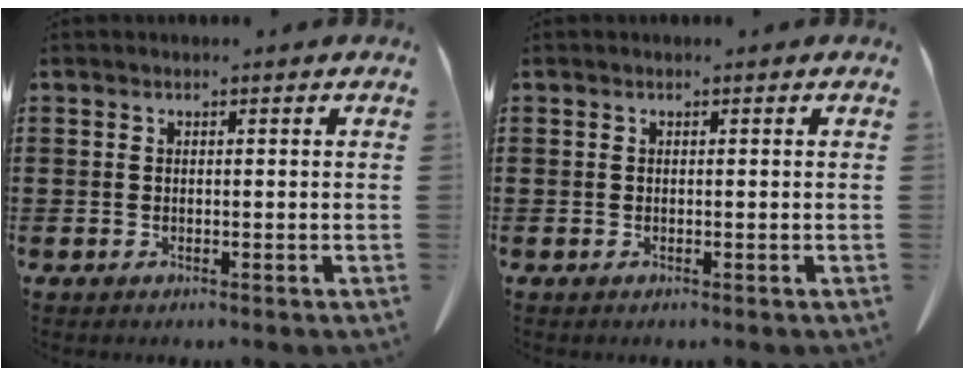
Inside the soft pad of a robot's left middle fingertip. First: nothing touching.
{"total": 0.0}